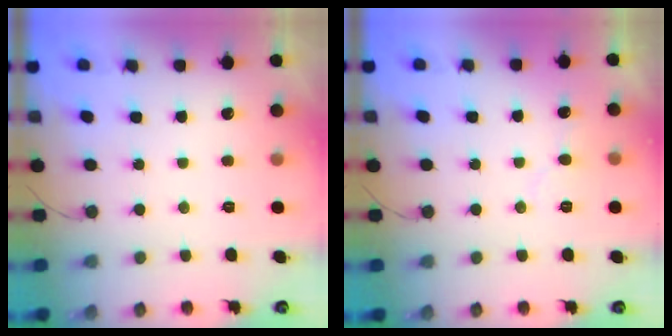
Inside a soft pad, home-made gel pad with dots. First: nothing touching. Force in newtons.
{"total": 5.0, "press": 4.9, "slide": 0.5}